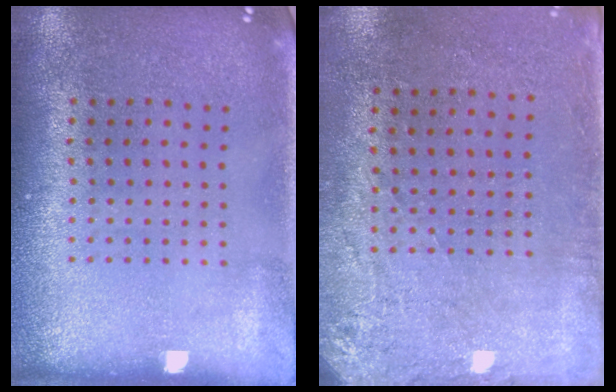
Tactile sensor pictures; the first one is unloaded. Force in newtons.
{"total": 2.8, "press": 2.2, "slide": 1.6}